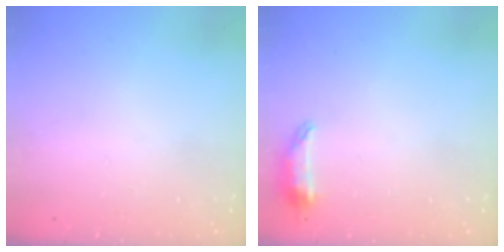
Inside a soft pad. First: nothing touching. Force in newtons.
{"total": 6.6, "press": 6.6, "slide": 0.9}